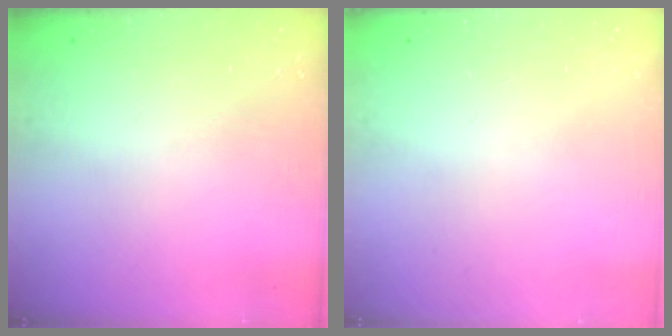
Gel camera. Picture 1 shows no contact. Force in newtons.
{"total": 0.0}